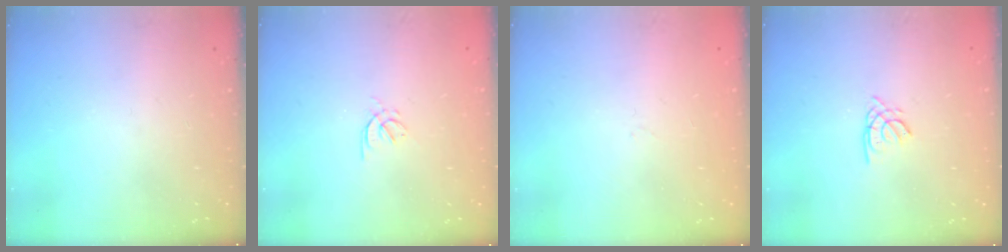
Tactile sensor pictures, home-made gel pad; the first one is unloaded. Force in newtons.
{"total": 2.2, "press": 2.1, "slide": 0.7}
{"total": 0.9, "press": 0.9, "slide": 0.2}
{"total": 1.6, "press": 1.5, "slide": 0.4}